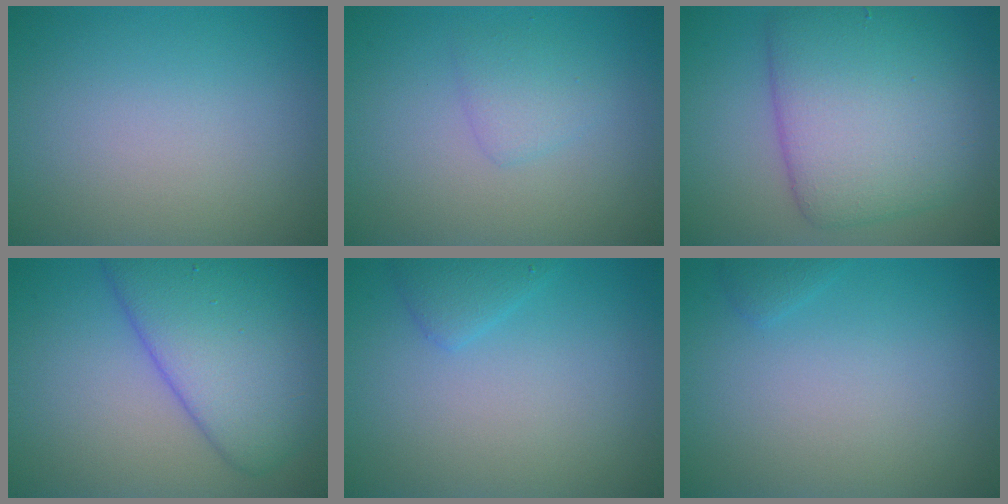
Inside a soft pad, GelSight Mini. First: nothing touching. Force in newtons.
{"total": 1.6, "press": 1.6, "slide": 0.1}
{"total": 8.7, "press": 8.7, "slide": 0.2}
{"total": 8.5, "press": 8.5, "slide": 0.4}
{"total": 1.5, "press": 1.5, "slide": 0.2}
{"total": 0.7, "press": 0.7, "slide": 0.1}